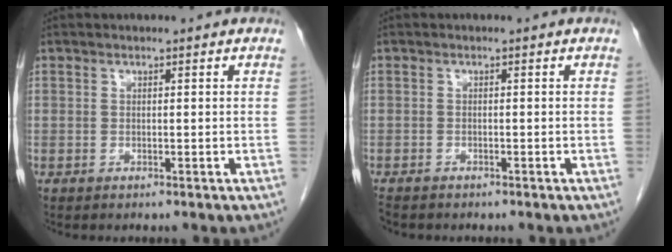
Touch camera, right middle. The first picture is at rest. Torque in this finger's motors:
{"motor_torque": [1.16, -0.96, 0.01, 0.04]}